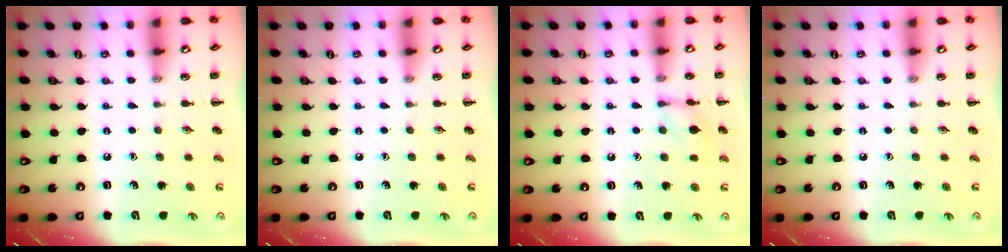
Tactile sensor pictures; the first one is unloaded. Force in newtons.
{"total": 0.0}
{"total": 8.3, "press": 8.2, "slide": 1.1}
{"total": 0.0}